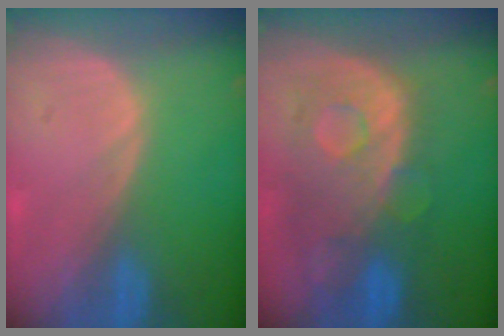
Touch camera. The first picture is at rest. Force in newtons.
{"total": 10.8, "press": 9.5, "slide": 5.1}